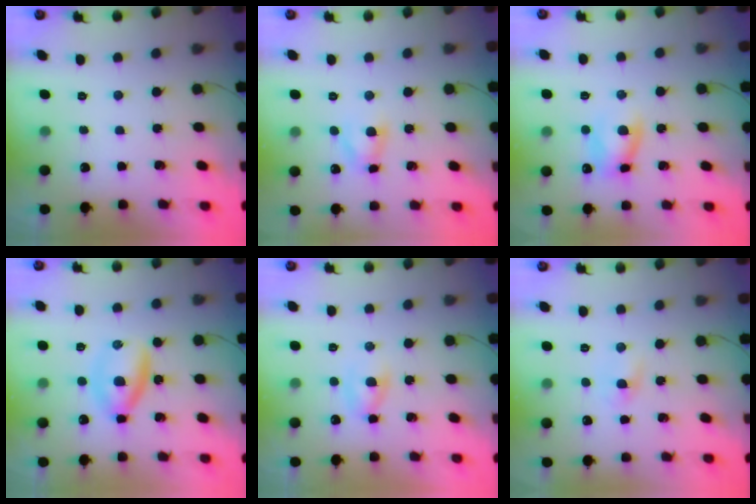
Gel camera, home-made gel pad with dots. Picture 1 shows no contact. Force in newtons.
{"total": 3.7, "press": 3.5, "slide": 1.0}
{"total": 7.8, "press": 7.7, "slide": 1.3}
{"total": 4.6, "press": 4.5, "slide": 0.9}
{"total": 2.5, "press": 2.2, "slide": 1.1}
{"total": 2.0, "press": 1.8, "slide": 1.0}